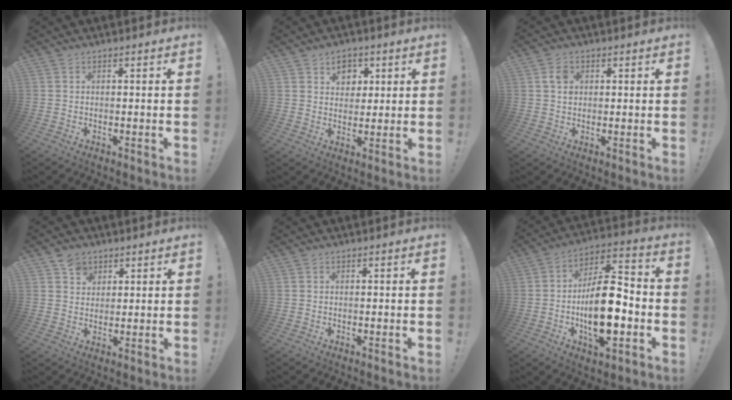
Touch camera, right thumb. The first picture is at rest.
{"total": 6.6, "force": [3.4, 5.4, 1.8], "torque": [-0.012, -0.024, 0.060]}
{"total": 3.8, "force": [1.0, 2.9, 2.1], "torque": [-0.020, -0.001, 0.016]}
{"total": 5.3, "force": [3.1, 4.1, 1.1], "torque": [-0.007, -0.018, 0.057]}
{"total": 0.0}
{"total": 19.2, "force": [-4.5, 8.8, 16.4], "torque": [-0.281, 0.023, -0.070]}